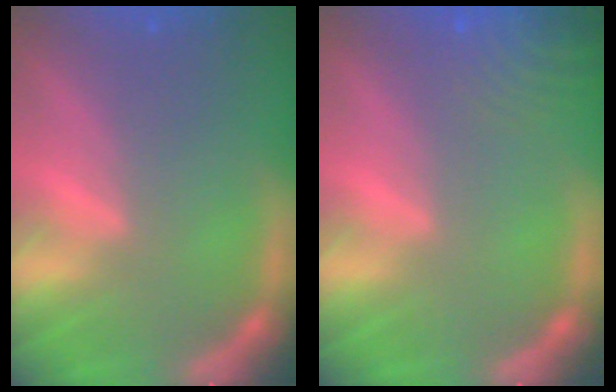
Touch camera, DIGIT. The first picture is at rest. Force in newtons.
{"total": 8.0}